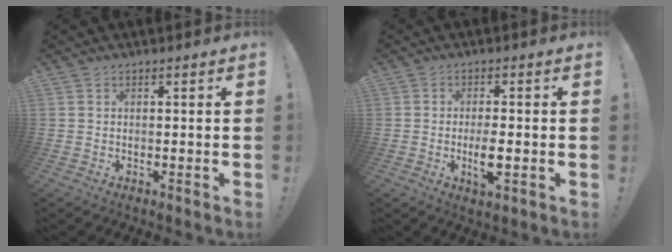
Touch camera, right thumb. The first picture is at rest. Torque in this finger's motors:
{"motor_torque": [0.65, 0.49, -0.47, -0.40, -0.06]}